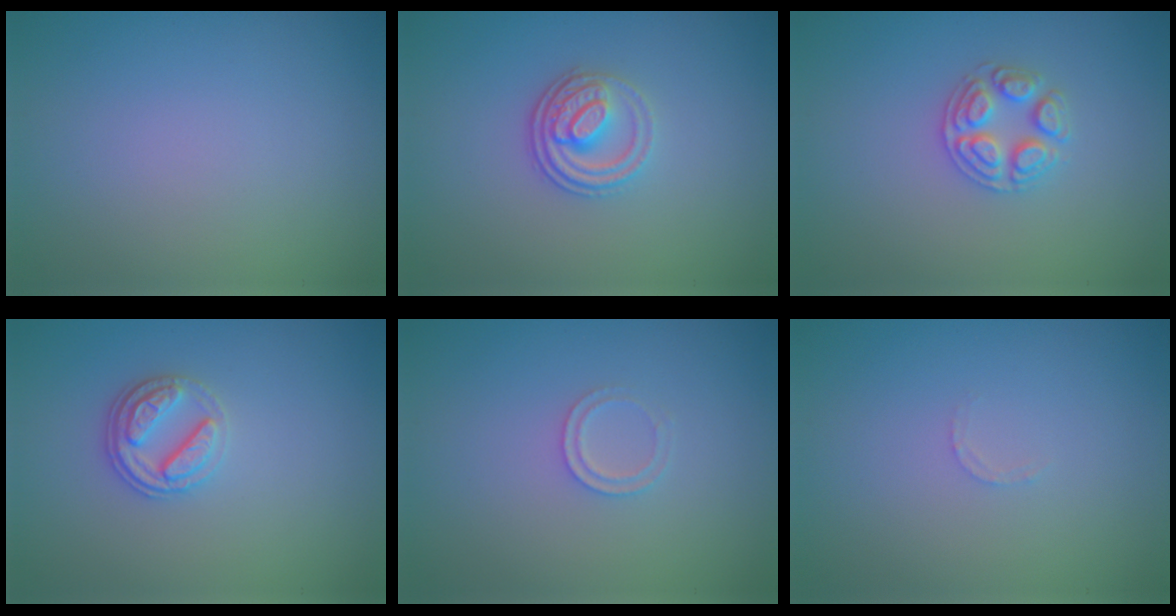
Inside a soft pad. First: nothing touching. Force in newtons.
{"total": 3.3, "press": 2.7, "slide": 2.0}
{"total": 2.6, "press": 2.5, "slide": 0.5}
{"total": 2.8, "press": 2.6, "slide": 1.1}
{"total": 1.2, "press": 1.2, "slide": 0.2}
{"total": 0.7, "press": 0.6, "slide": 0.3}